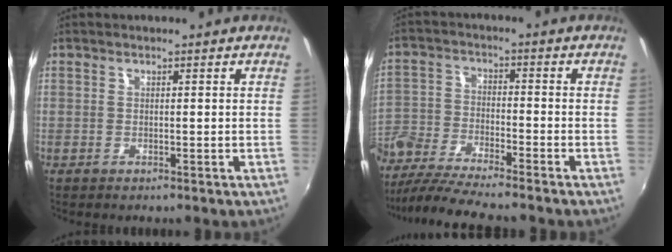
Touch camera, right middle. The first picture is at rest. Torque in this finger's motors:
{"motor_torque": [1.07, -1.07, 0.45, 0.21]}